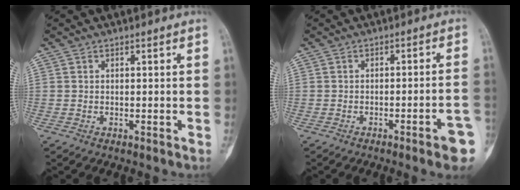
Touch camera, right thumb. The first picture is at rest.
{"total": 6.5, "force": [-3.3, 0.5, 5.6], "torque": [-0.067, 0.022, -0.039]}